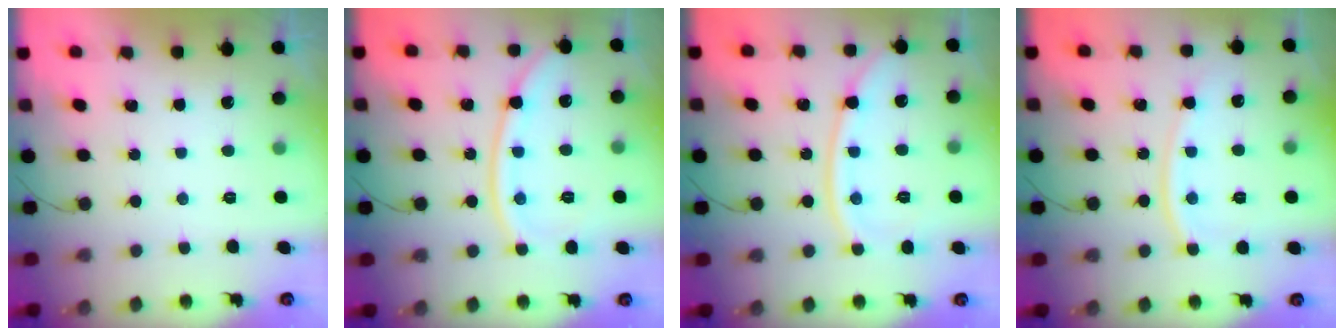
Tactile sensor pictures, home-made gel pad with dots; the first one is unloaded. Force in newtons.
{"total": 12.3, "press": 12.1, "slide": 1.6}
{"total": 11.8, "press": 11.7, "slide": 1.6}
{"total": 10.5, "press": 10.4, "slide": 1.3}